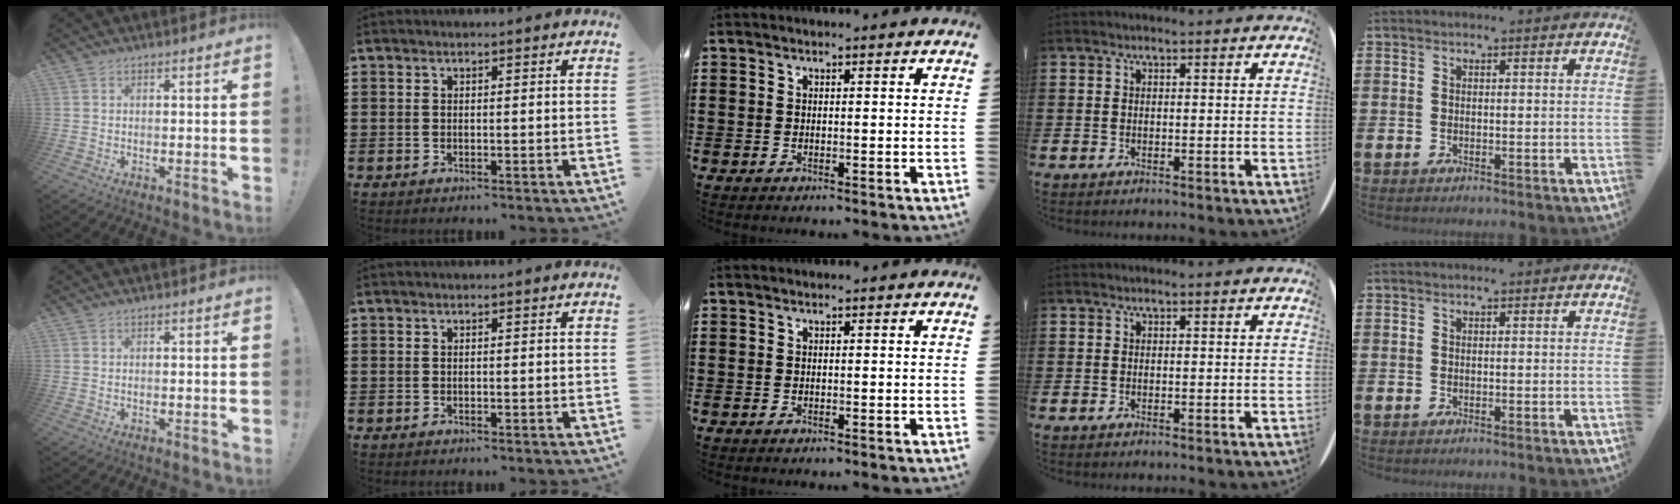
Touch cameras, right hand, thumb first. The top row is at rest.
{}